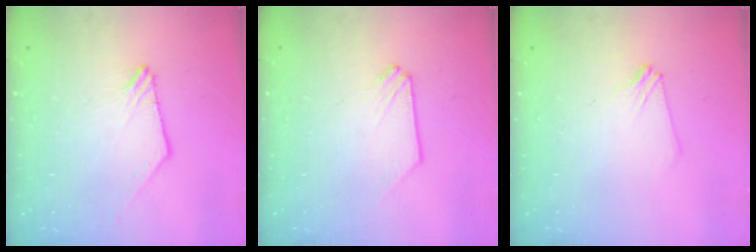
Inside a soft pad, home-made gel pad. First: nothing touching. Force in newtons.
{"total": 0.0}
{"total": 2.9, "press": 2.9, "slide": 0.5}